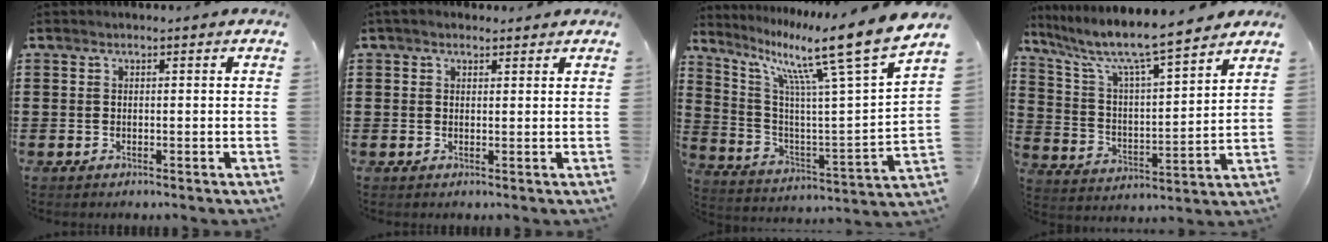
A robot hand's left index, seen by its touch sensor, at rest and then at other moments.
{"total": 1.4, "force": [1.1, 0.9, 0.2], "torque": [-0.008, 0.008, 0.021]}
{"total": 14.0, "force": [10.0, 0.4, 9.7], "torque": [-0.186, -0.073, 0.148]}
{"total": 7.8, "force": [6.7, 0.5, 4.1], "torque": [-0.109, -0.049, 0.106]}